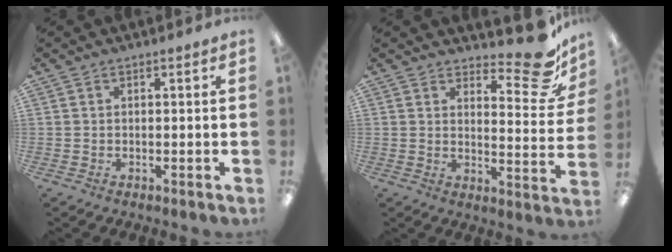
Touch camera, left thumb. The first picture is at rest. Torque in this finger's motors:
{"motor_torque": [-0.11, -0.19, -0.02, -0.14, 0.00]}